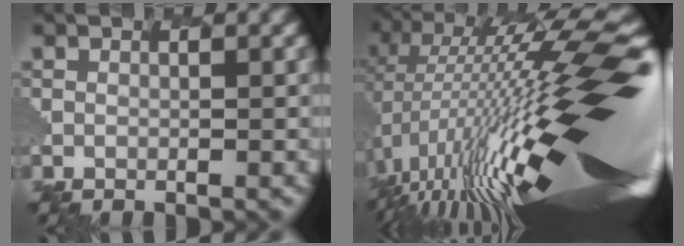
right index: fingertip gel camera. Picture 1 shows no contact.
{"total": 18.7, "force": [0.7, 3.7, 18.3], "torque": [-0.305, 0.018, 0.001]}